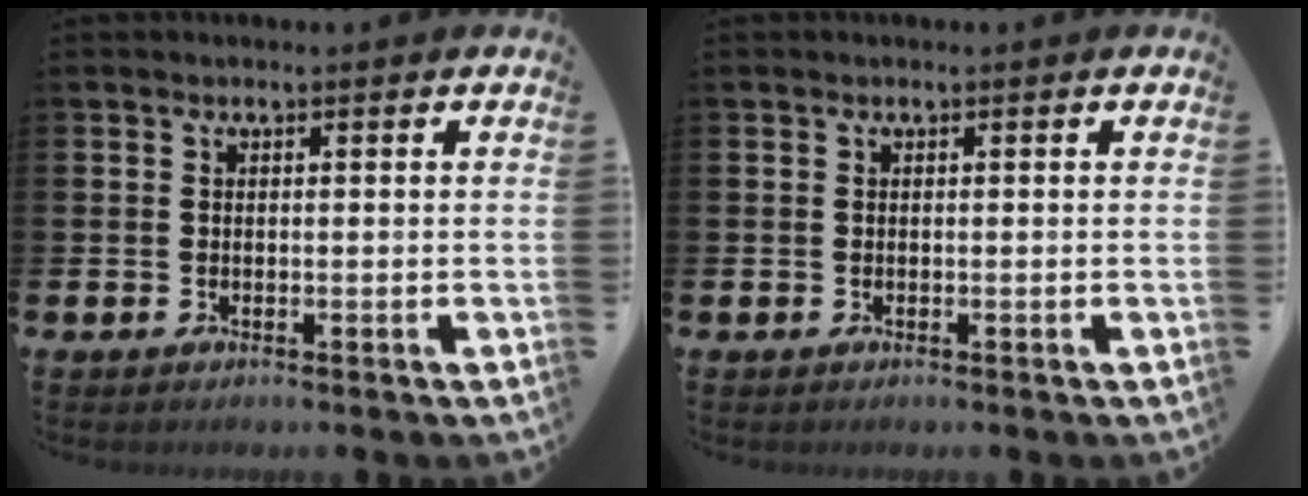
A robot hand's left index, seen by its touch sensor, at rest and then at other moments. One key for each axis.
{"total": 0.0}